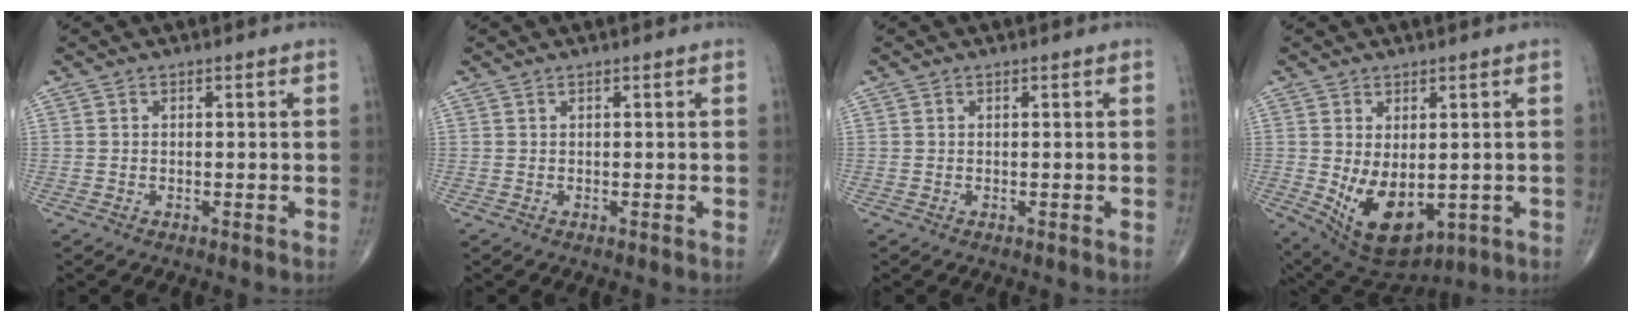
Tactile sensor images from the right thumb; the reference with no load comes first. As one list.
[{"total": 0.0}, {"total": 0.0}, {"total": 11.8, "force": [-1.5, 6.9, 9.5], "torque": [-0.144, -0.011, 0.006]}]